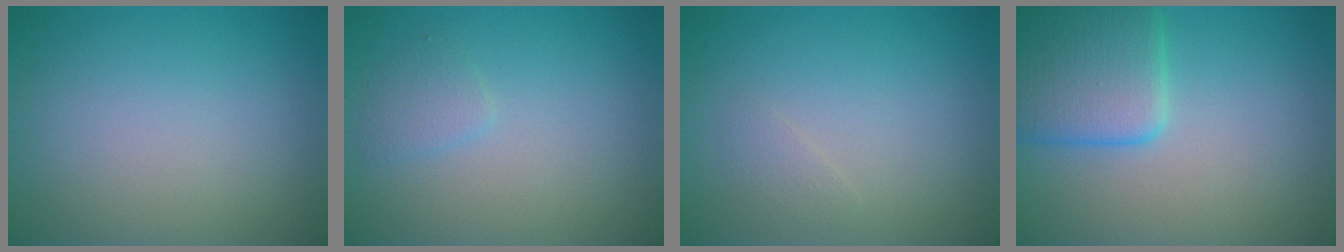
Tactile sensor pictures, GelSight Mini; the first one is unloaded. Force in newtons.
{"total": 1.2, "press": 1.2, "slide": 0.0}
{"total": 0.8, "press": 0.8, "slide": 0.0}
{"total": 5.6, "press": 5.6, "slide": 0.3}